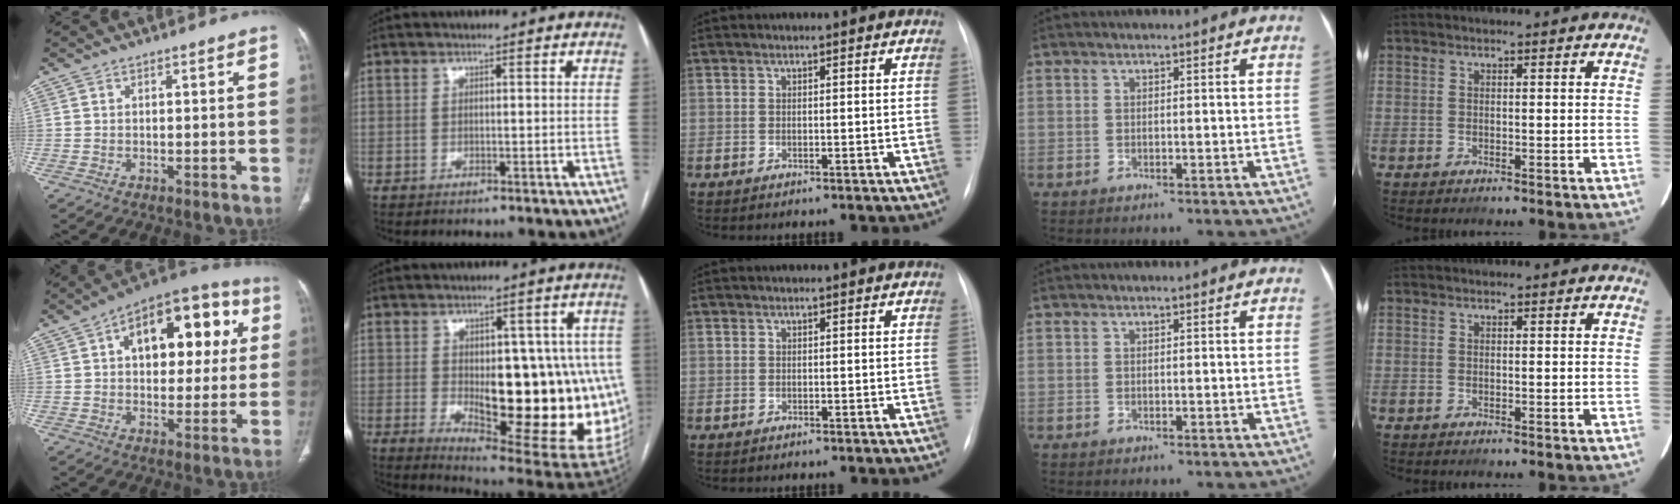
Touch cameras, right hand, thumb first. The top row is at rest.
{"thumb": {"total": 20.4, "force": [5.4, 11.4, 16.0], "torque": [-0.166, 0.025, 0.068]}, "index": {"total": 21.1, "force": [-2.3, 8.2, 19.3], "torque": [-0.171, 0.011, 0.000]}}